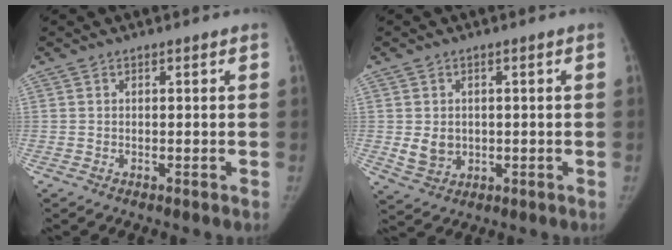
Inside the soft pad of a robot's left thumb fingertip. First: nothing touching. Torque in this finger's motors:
{"motor_torque": [2.46, 2.55, -0.15, -0.07, 0.20]}